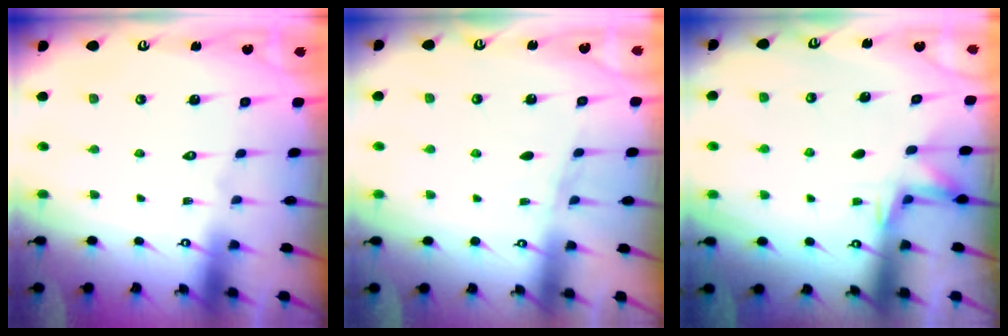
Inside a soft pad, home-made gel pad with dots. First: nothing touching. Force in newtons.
{"total": 2.9, "press": 2.8, "slide": 0.7}
{"total": 4.4, "press": 4.1, "slide": 1.4}